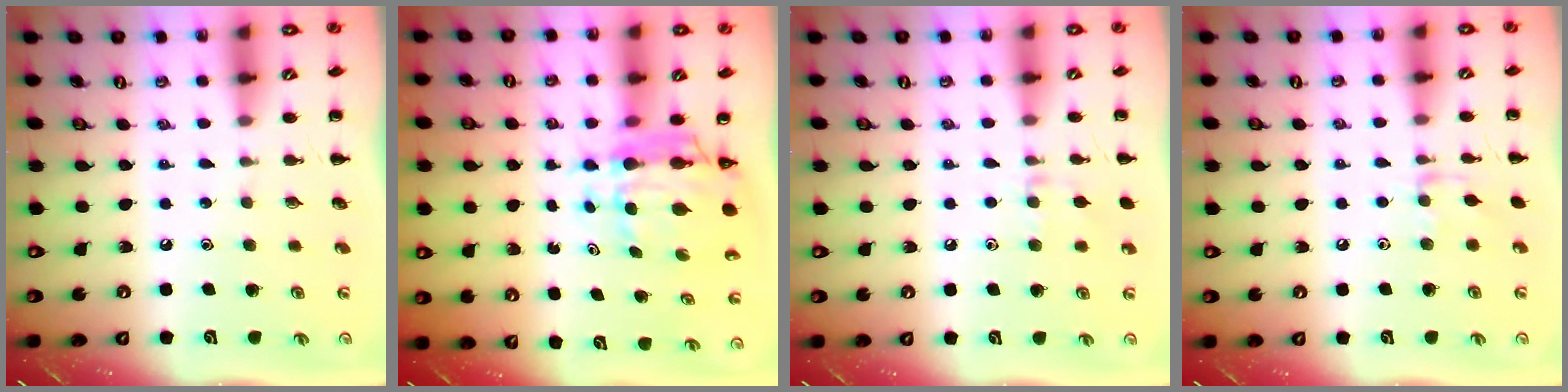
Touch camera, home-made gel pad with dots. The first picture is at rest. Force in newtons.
{"total": 7.4, "press": 6.8, "slide": 2.7}
{"total": 6.8, "press": 6.4, "slide": 2.3}
{"total": 5.7, "press": 5.7, "slide": 0.8}